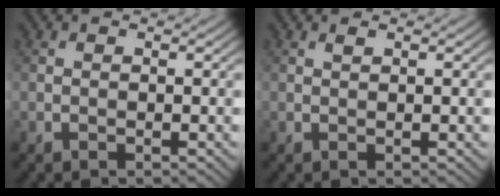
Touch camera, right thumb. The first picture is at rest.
{"total": 0.6, "force": [0.4, 0.0, 0.4], "torque": [-0.009, 0.002, 0.008]}